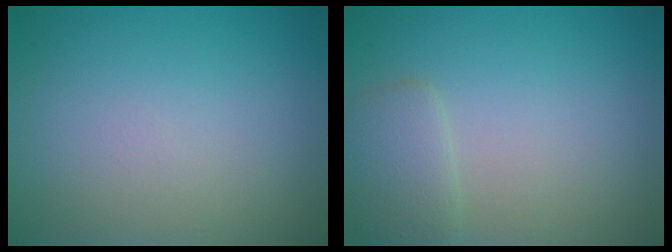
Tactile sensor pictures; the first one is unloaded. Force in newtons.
{"total": 2.1, "press": 2.1, "slide": 0.1}